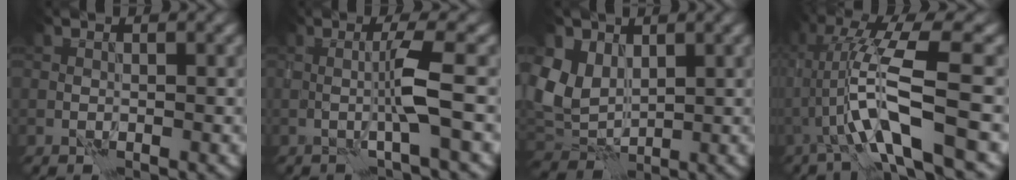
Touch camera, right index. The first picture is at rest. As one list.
[{"total": 2.8, "force": [0.1, -0.4, 2.8], "torque": [-0.053, 0.002, -0.001]}, {"total": 5.5, "force": [2.4, 4.1, 2.6], "torque": [-0.069, 0.001, 0.043]}, {"total": 8.4, "force": [-1.0, 1.0, 8.3], "torque": [-0.154, 0.013, -0.019]}]